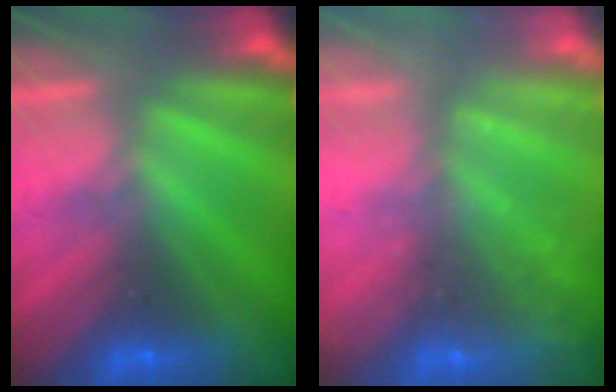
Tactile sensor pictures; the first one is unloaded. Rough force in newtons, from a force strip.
{"total": 2.5}